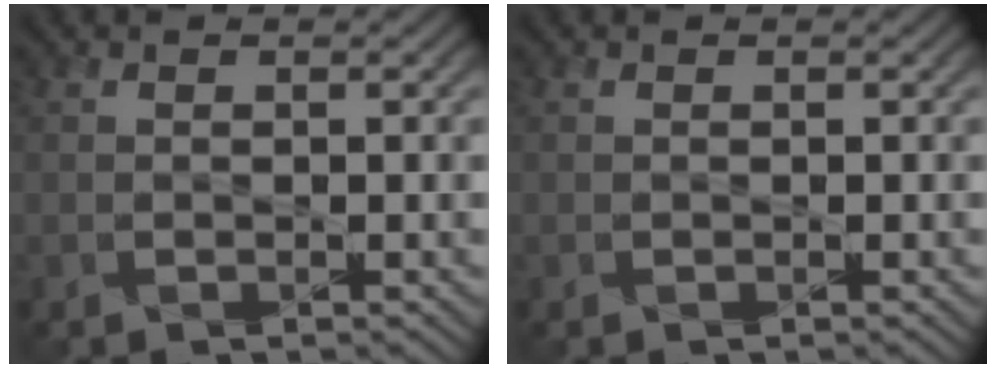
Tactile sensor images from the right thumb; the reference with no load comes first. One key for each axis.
{"total": 0.0}